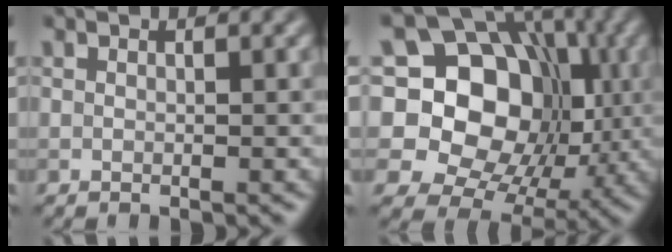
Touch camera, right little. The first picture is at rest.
{"total": 17.9, "force": [2.5, 15.0, 9.4], "torque": [-0.176, 0.030, 0.032]}